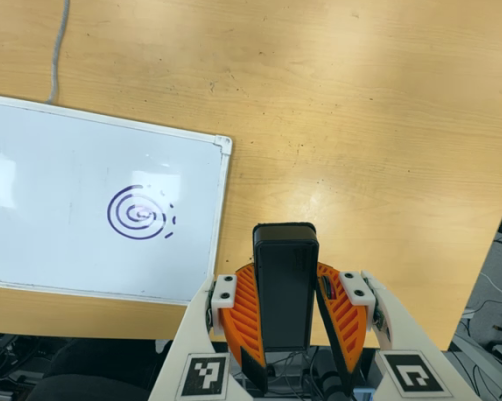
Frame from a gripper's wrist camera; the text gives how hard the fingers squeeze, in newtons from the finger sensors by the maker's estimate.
{"total": 7.2, "left": 6.4, "right": 8.0}